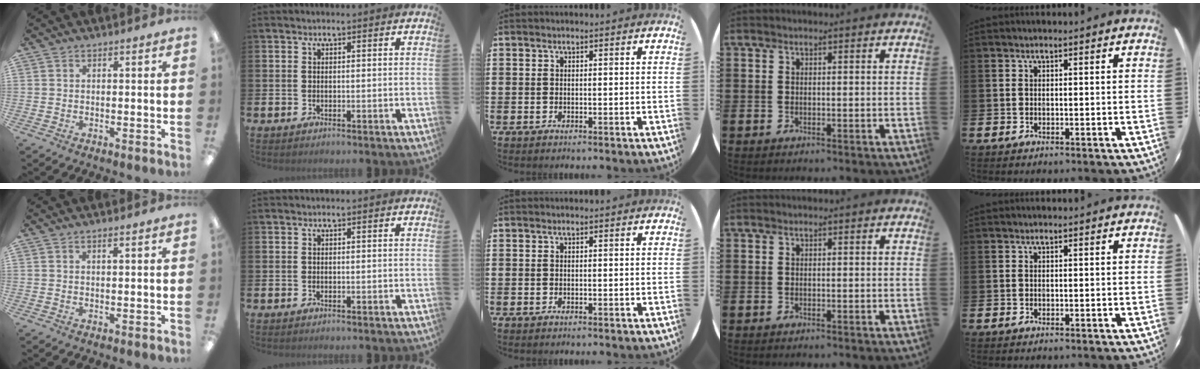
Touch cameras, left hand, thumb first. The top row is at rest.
{"thumb": {"total": 1.2, "force": [0.7, 0.1, 0.9], "torque": [-0.019, 0.001, 0.012]}}